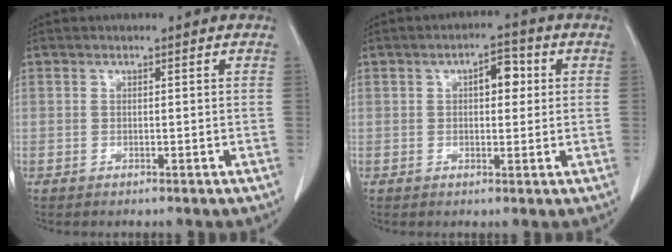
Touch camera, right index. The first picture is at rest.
{"total": 4.5, "force": [1.1, 2.1, 3.8], "torque": [-0.055, 0.014, 0.016]}